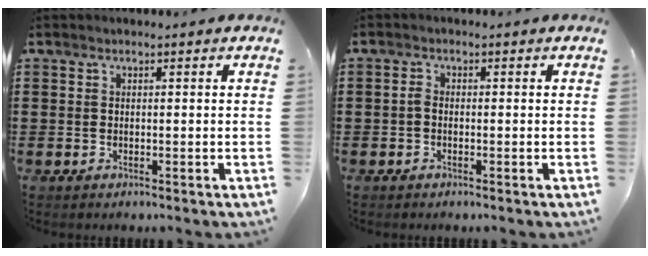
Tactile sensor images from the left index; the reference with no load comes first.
{"total": 1.0, "force": [-0.5, 0.5, 0.7], "torque": [-0.022, -0.003, -0.012]}